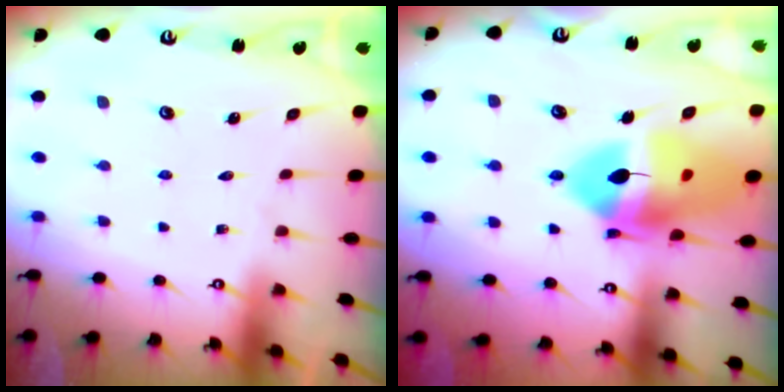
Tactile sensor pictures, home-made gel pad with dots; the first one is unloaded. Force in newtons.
{"total": 19.9, "press": 19.8, "slide": 2.2}